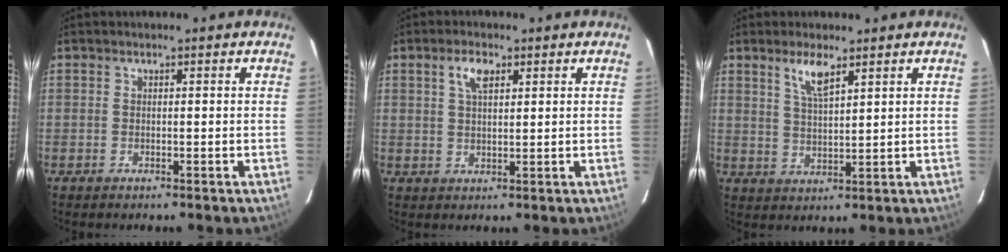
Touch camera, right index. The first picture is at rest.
{"total": 3.9, "force": [1.8, 1.8, 3.0], "torque": [-0.055, 0.009, 0.033]}
{"total": 5.0, "force": [3.3, 1.3, 3.6], "torque": [-0.070, -0.001, 0.065]}